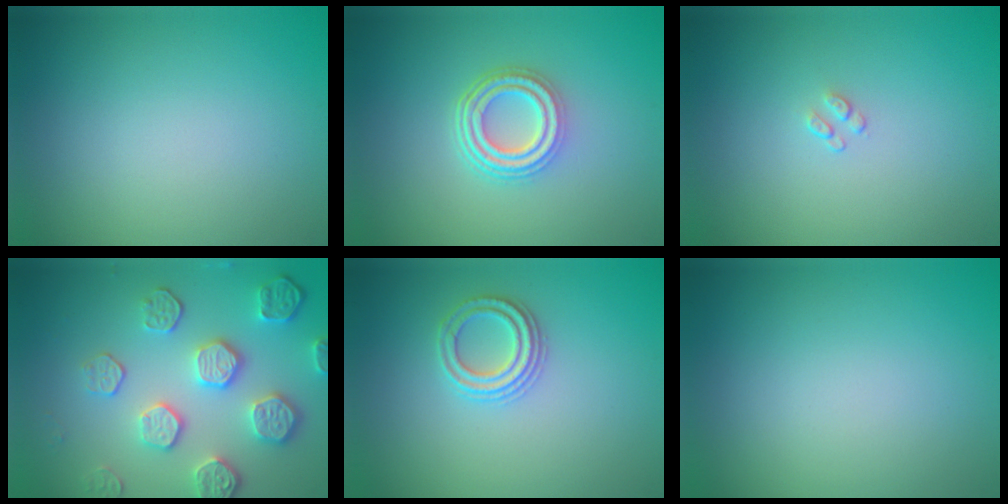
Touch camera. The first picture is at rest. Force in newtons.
{"total": 4.6, "press": 3.3, "slide": 3.2}
{"total": 0.6, "press": 0.4, "slide": 0.5}
{"total": 5.2, "press": 4.5, "slide": 2.6}
{"total": 2.3, "press": 2.2, "slide": 0.6}
{"total": 0.0}